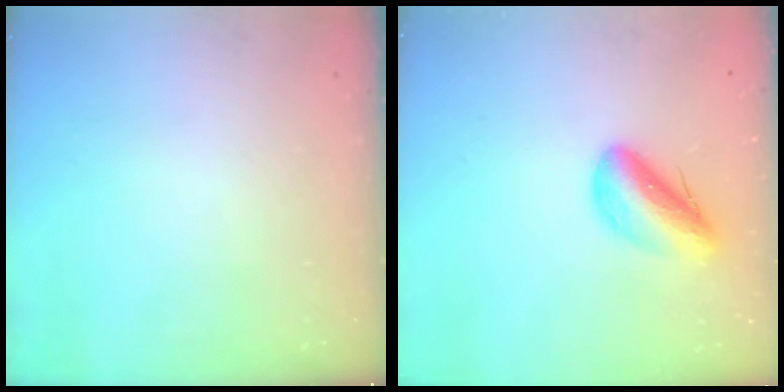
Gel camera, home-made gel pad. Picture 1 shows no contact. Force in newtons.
{"total": 9.9, "press": 9.4, "slide": 3.0}